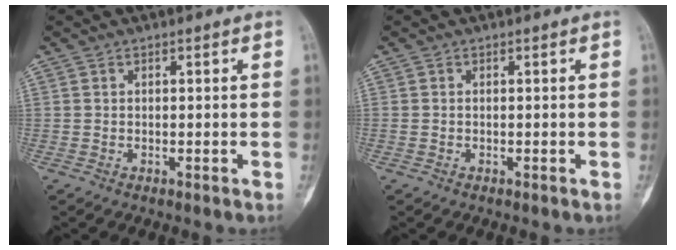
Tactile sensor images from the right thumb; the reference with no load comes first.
{"total": 0.0}